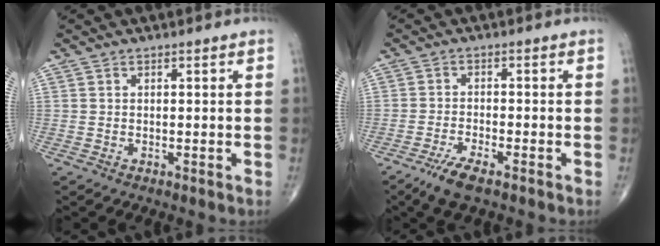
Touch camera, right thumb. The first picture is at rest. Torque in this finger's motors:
{"motor_torque": [0.86, 0.39, 0.14, -0.47, 0.01]}